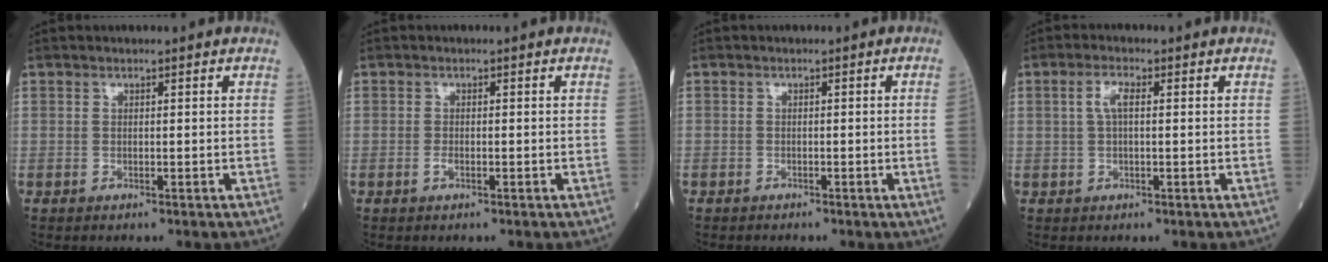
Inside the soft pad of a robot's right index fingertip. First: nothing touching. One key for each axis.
{"total": 0.9, "fx": -0.3, "fy": 0.4, "fz": 0.7, "tx": -0.015, "ty": 0.000, "tz": -0.008}
{"total": 1.3, "fx": -0.6, "fy": -0.5, "fz": 1.0, "tx": -0.014, "ty": 0.000, "tz": -0.014}
{"total": 2.7, "fx": 0.5, "fy": 0.8, "fz": 2.6, "tx": -0.057, "ty": 0.009, "tz": 0.013}